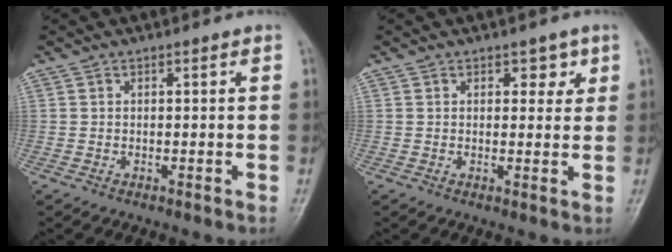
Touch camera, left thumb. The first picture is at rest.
{"total": 3.3, "force": [1.7, 2.2, 1.9], "torque": [0.005, -0.007, 0.020]}